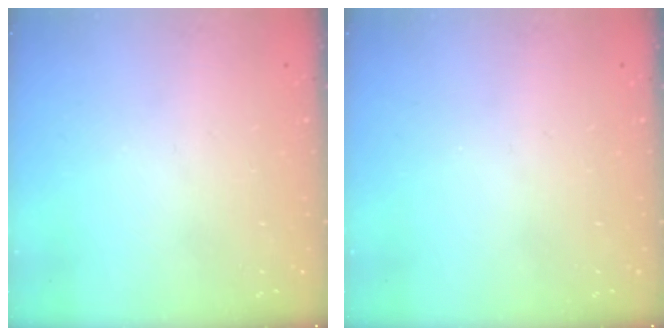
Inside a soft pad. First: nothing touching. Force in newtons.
{"total": 0.0}